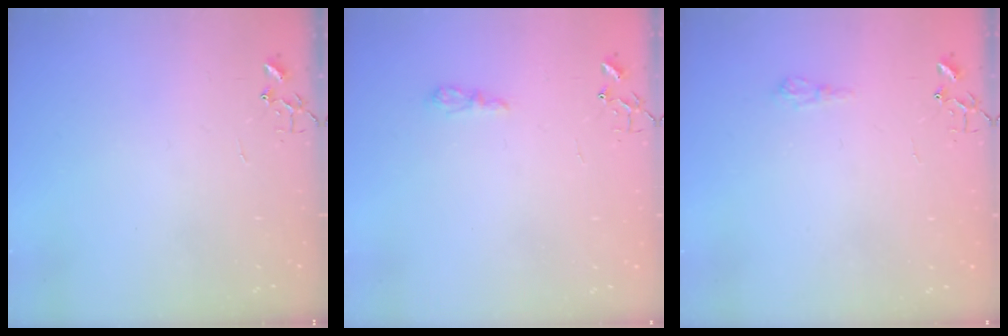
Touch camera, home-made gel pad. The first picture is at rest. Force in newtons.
{"total": 6.3, "press": 6.2, "slide": 0.8}
{"total": 6.1, "press": 6.1, "slide": 0.7}